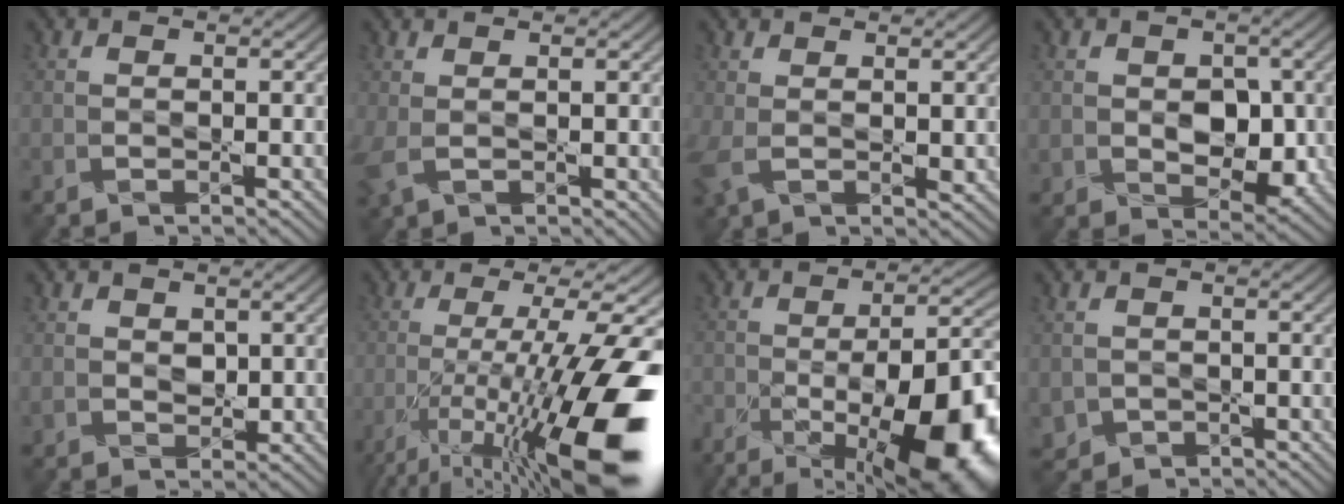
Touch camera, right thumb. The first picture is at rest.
{"total": 3.3, "force": [0.5, 1.7, 2.8], "torque": [-0.078, -0.003, 0.011]}
{"total": 3.8, "force": [0.8, 1.8, 3.3], "torque": [-0.088, -0.002, 0.014]}
{"total": 5.7, "force": [-0.1, 4.4, 3.7], "torque": [-0.072, -0.018, 0.002]}
{"total": 2.2, "force": [1.0, 1.7, 1.0], "torque": [-0.031, -0.007, 0.021]}
{"total": 18.5, "force": [-7.4, 4.1, 16.4], "torque": [-0.257, -0.004, -0.125]}
{"total": 19.4, "force": [-9.2, 7.5, 15.3], "torque": [-0.214, -0.016, -0.136]}
{"total": 2.0, "force": [-0.3, 1.9, 0.4], "torque": [-0.023, -0.016, -0.002]}